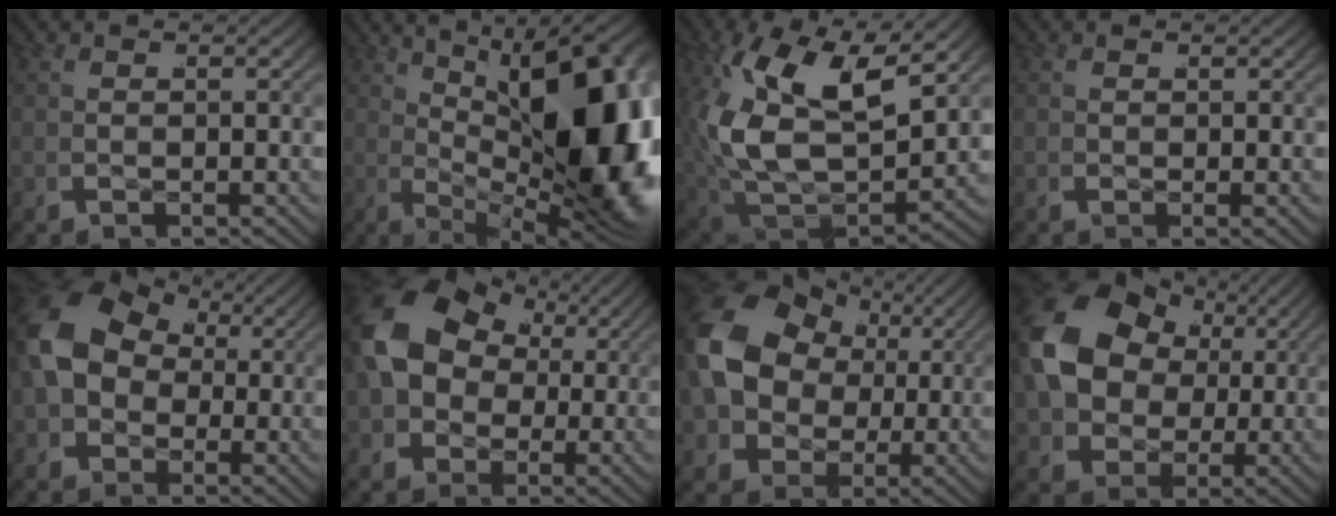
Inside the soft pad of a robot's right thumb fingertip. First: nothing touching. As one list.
[{"total": 21.5, "force": [0.3, 10.7, 18.7], "torque": [-0.259, -0.041, 0.034]}, {"total": 13.4, "force": [0.2, 8.4, 10.4], "torque": [-0.261, -0.058, 0.036]}, {"total": 1.0, "force": [0.0, 0.5, 0.8], "torque": [-0.009, -0.008, 0.007]}, {"total": 11.8, "force": [0.9, 9.6, 7.0], "torque": [-0.172, -0.033, 0.029]}, {"total": 13.2, "force": [1.1, 10.4, 8.0], "torque": [-0.194, -0.035, 0.034]}, {"total": 13.7, "force": [1.3, 10.5, 8.6], "torque": [-0.221, -0.044, 0.040]}, {"total": 14.1, "force": [1.8, 10.6, 9.2], "torque": [-0.230, -0.044, 0.050]}]